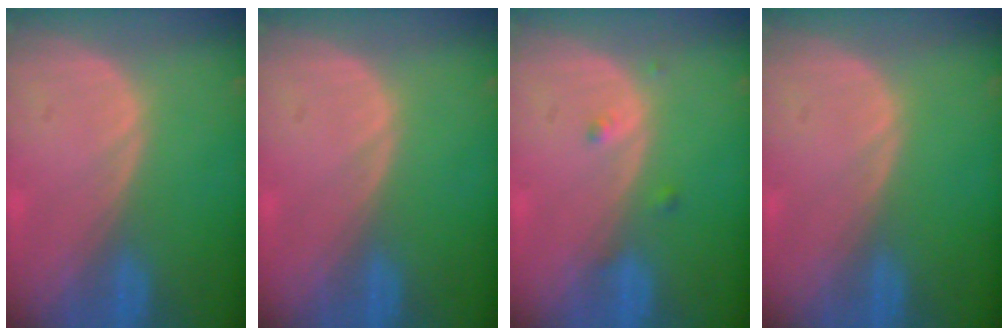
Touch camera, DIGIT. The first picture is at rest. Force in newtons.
{"total": 0.0}
{"total": 1.3, "press": 1.3, "slide": 0.0}
{"total": 0.0}